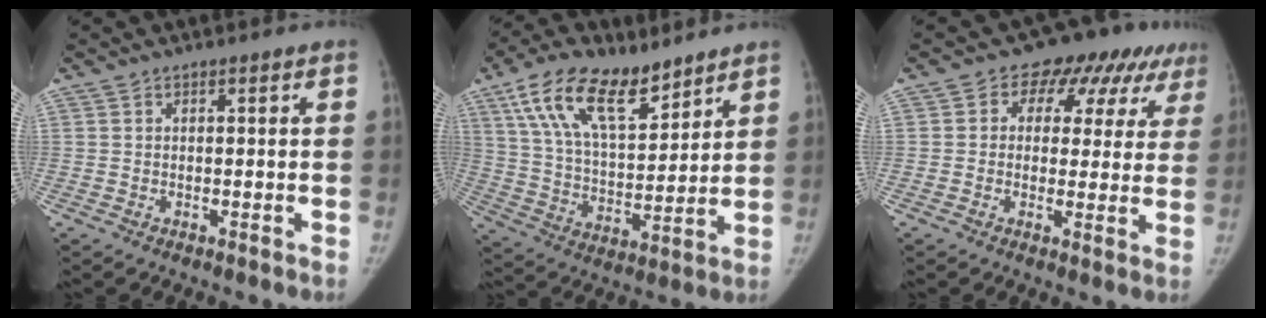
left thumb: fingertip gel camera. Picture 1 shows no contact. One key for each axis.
{"total": 17.6, "fx": 11.0, "fy": 7.9, "fz": 11.2, "tx": -0.166, "ty": -0.042, "tz": 0.207}
{"total": 13.1, "fx": 6.0, "fy": 9.0, "fz": 7.4, "tx": -0.039, "ty": 0.013, "tz": 0.069}